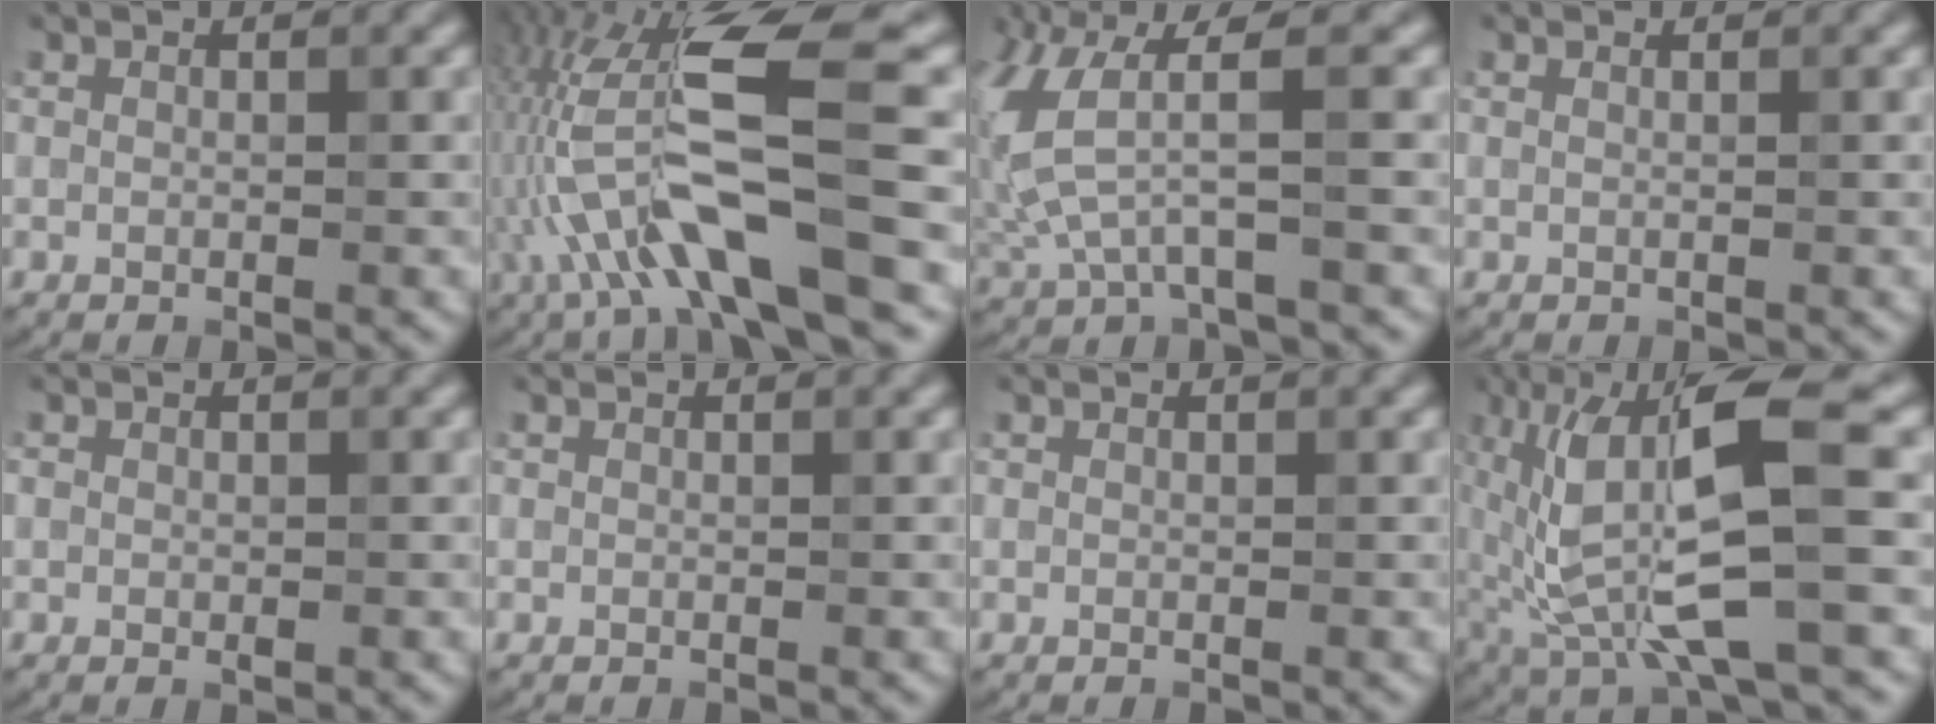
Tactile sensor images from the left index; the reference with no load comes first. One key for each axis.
{"total": 11.3, "fx": -3.1, "fy": 2.9, "fz": 10.5, "tx": -0.199, "ty": 0.013, "tz": -0.055}
{"total": 5.8, "fx": 0.7, "fy": 1.8, "fz": 5.4, "tx": -0.138, "ty": -0.004, "tz": 0.017}
{"total": 0.9, "fx": 0.4, "fy": 0.4, "fz": 0.7, "tx": -0.006, "ty": -0.004, "tz": -0.006}
{"total": 0.9, "fx": -0.1, "fy": 0.6, "fz": 0.6, "tx": -0.010, "ty": -0.001, "tz": -0.003}
{"total": 0.0}
{"total": 0.0}
{"total": 12.4, "fx": 0.4, "fy": 4.0, "fz": 11.8, "tx": -0.234, "ty": -0.017, "tz": 0.014}